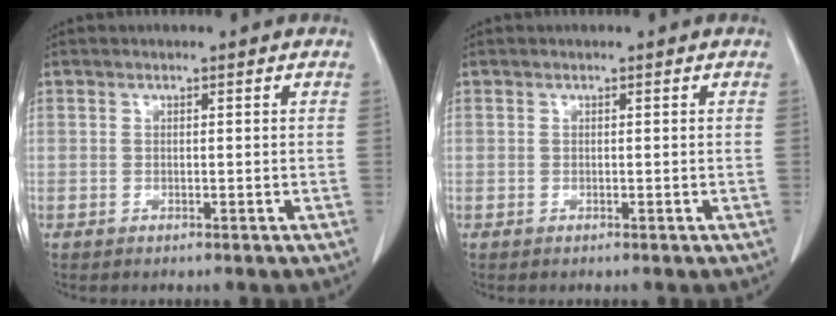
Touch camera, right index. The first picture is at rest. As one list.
[{"total": 0.0}]